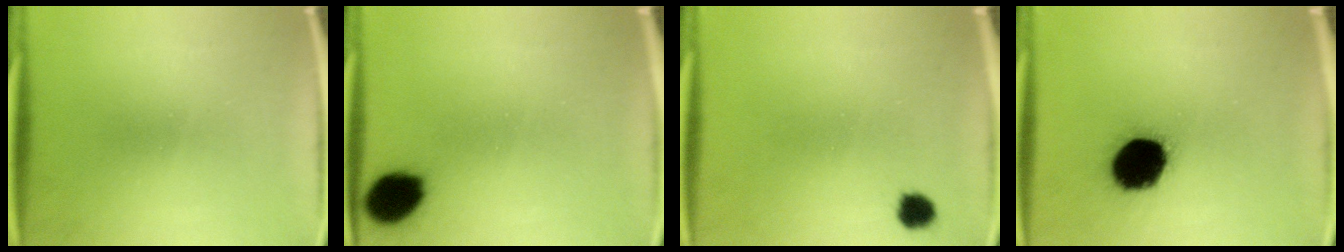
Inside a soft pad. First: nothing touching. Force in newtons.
{"total": 9.3}
{"total": 2.8}
{"total": 18.4}